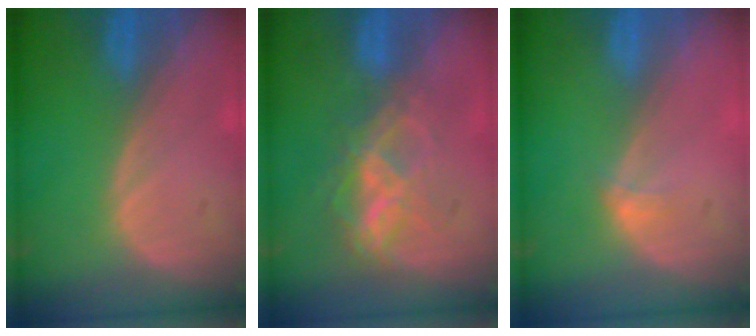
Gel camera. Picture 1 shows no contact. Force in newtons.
{"total": 7.2, "press": 6.1, "slide": 3.8}
{"total": 1.3, "press": 0.9, "slide": 0.9}